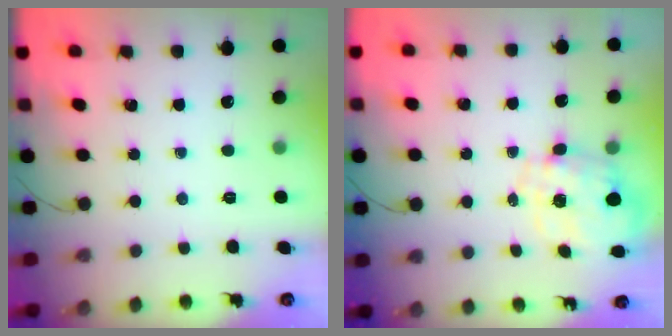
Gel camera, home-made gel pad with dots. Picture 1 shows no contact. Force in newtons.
{"total": 2.7, "press": 2.5, "slide": 1.0}